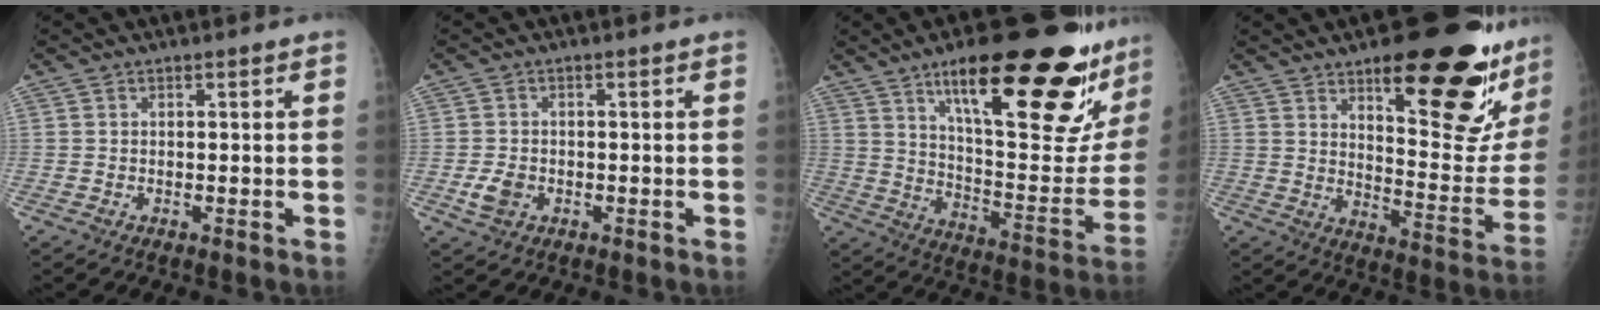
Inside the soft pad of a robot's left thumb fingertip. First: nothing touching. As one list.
[{"total": 3.3, "force": [-1.1, 2.6, 1.8], "torque": [-0.031, 0.000, -0.017]}, {"total": 30.8, "force": [17.9, 7.9, 23.8], "torque": [-0.289, -0.060, 0.276]}, {"total": 25.9, "force": [14.7, 7.7, 19.8], "torque": [-0.224, -0.079, 0.211]}]